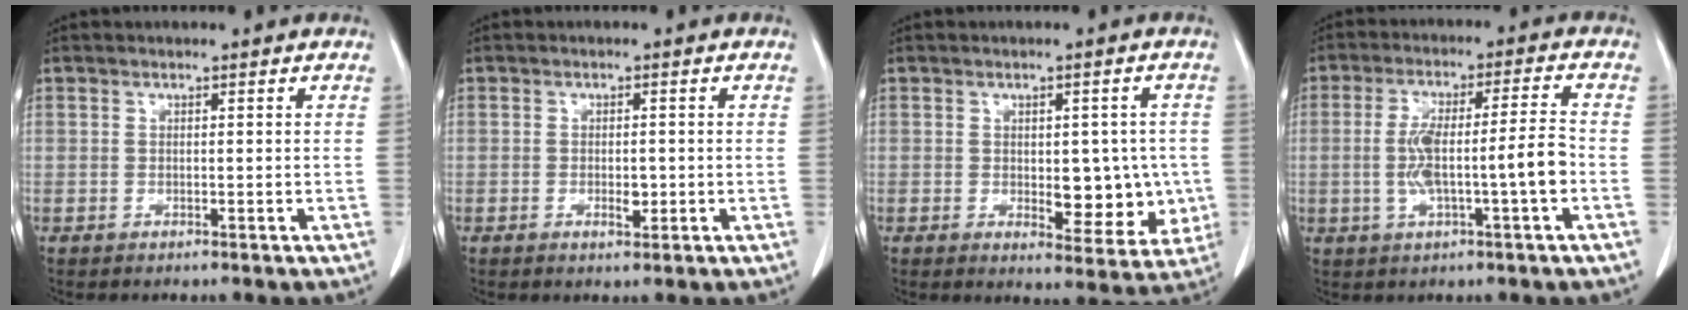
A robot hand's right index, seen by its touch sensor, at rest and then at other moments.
{"total": 2.1, "force": [-0.5, 0.9, 1.8], "torque": [-0.031, -0.002, -0.004]}
{"total": 8.8, "force": [-0.7, 4.5, 7.6], "torque": [-0.078, 0.002, 0.002]}
{"total": 9.4, "force": [-1.8, 0.6, 9.2], "torque": [-0.172, 0.018, -0.028]}